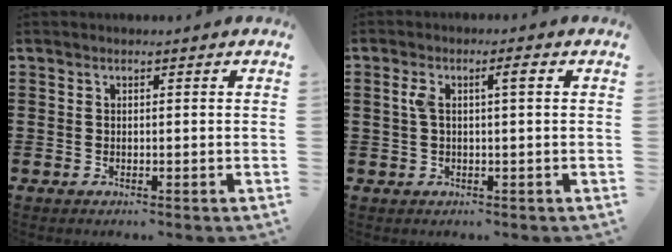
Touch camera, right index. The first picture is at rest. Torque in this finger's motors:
{"motor_torque": [0.34, -0.17, 0.11, 0.03]}